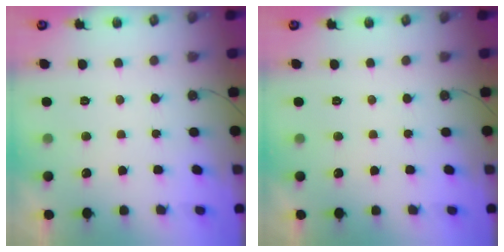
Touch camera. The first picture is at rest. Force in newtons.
{"total": 0.0}